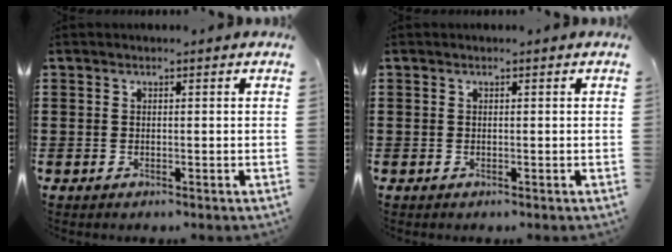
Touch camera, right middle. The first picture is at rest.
{"total": 0.0}